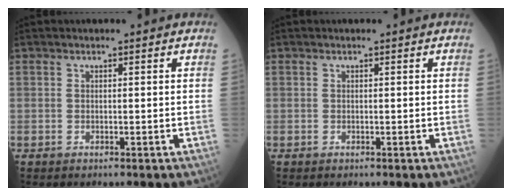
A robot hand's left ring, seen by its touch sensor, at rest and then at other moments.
{"total": 0.0}